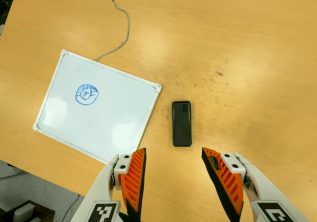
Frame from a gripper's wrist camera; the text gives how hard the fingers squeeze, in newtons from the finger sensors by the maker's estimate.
{"total": 0.0}